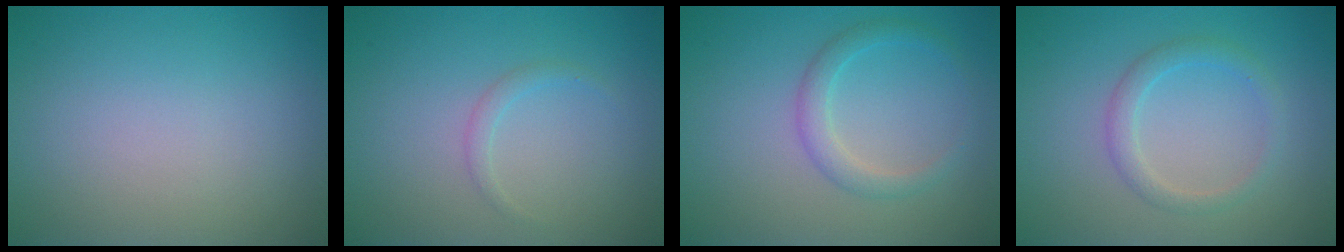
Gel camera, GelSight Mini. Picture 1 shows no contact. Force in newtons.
{"total": 0.9, "press": 0.9, "slide": 0.1}
{"total": 2.1, "press": 2.1, "slide": 0.1}
{"total": 2.0, "press": 2.0, "slide": 0.1}